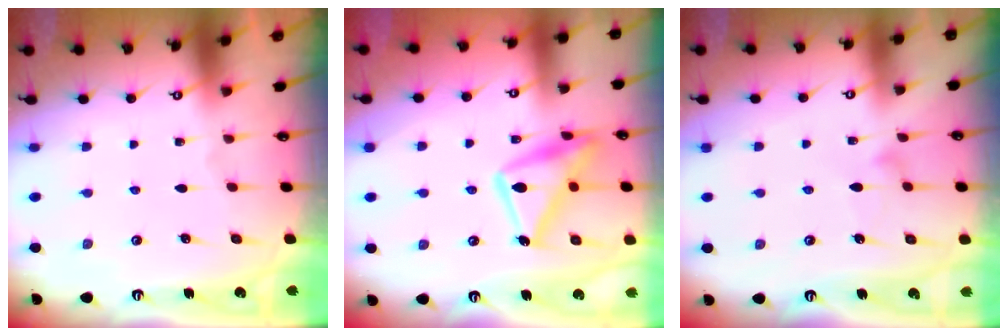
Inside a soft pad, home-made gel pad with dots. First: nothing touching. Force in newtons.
{"total": 18.1, "press": 18.1, "slide": 1.2}
{"total": 4.7, "press": 4.7, "slide": 0.3}